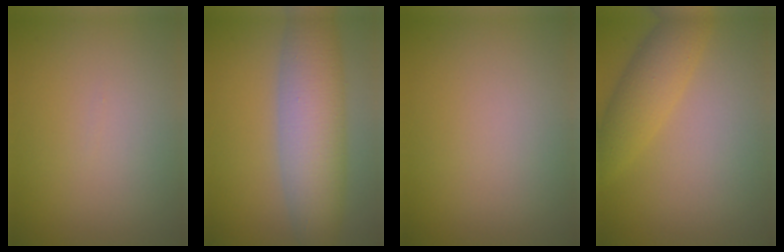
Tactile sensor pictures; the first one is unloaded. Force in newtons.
{"total": 7.6, "press": 7.6, "slide": 0.2}
{"total": 0.0}
{"total": 3.9, "press": 3.9, "slide": 0.1}